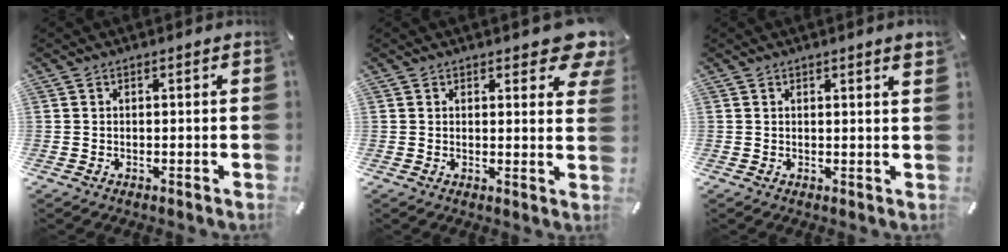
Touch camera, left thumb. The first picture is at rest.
{"total": 7.0, "force": [4.7, 3.0, 4.3], "torque": [-0.048, -0.031, 0.079]}
{"total": 1.8, "force": [1.2, 0.1, 1.3], "torque": [-0.028, 0.000, 0.020]}